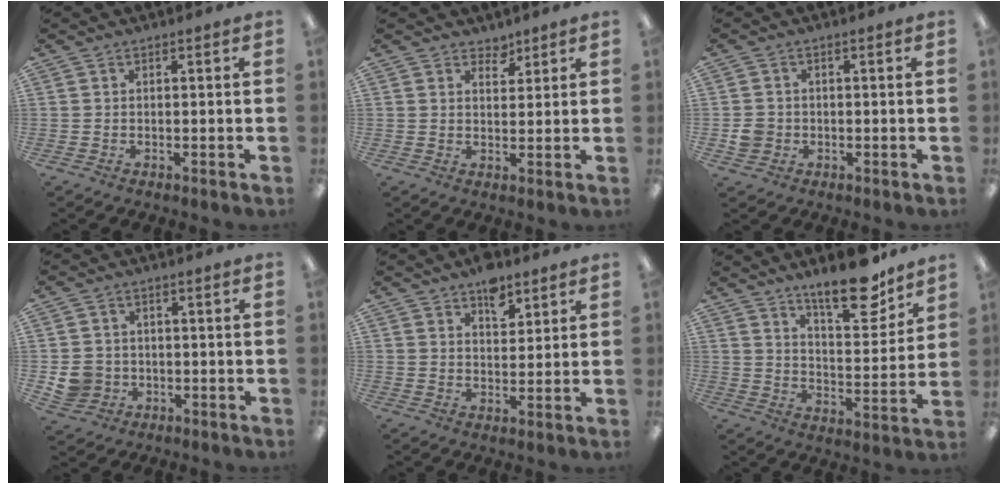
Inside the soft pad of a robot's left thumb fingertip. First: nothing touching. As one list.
[{"total": 3.3, "force": [2.8, 1.6, 0.6], "torque": [0.007, -0.020, 0.048]}, {"total": 3.4, "force": [-0.6, 3.2, 0.9], "torque": [-0.007, 0.003, -0.012]}, {"total": 5.3, "force": [-0.9, 5.0, 1.4], "torque": [-0.029, 0.010, -0.012]}, {"total": 6.9, "force": [4.9, 3.7, 3.2], "torque": [-0.029, -0.027, 0.081]}, {"total": 15.2, "force": [12.0, 4.4, 8.3], "torque": [-0.120, -0.076, 0.201]}]